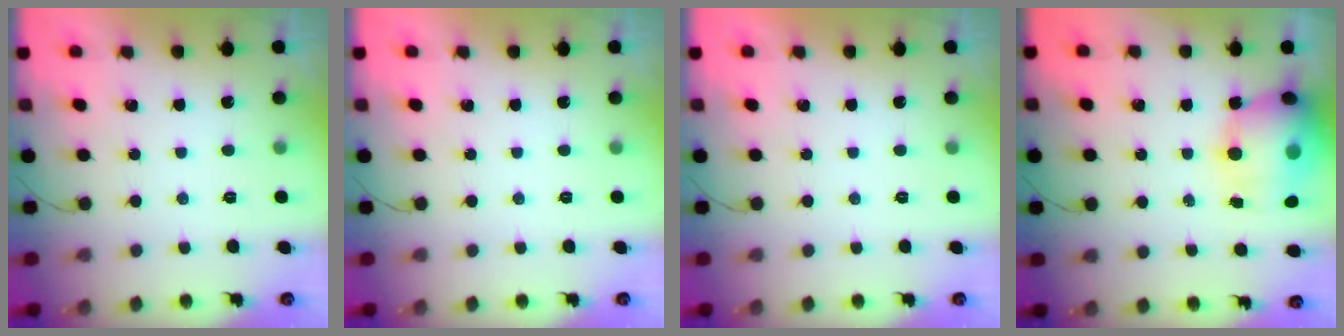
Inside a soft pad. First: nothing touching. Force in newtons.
{"total": 0.0}
{"total": 0.0}
{"total": 16.9, "press": 16.4, "slide": 3.9}